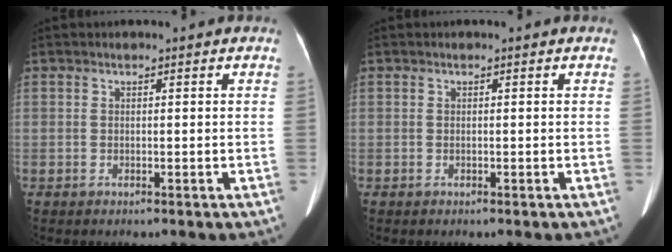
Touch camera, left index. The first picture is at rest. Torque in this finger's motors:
{"motor_torque": [0.02, 0.02, 0.01, 0.01]}